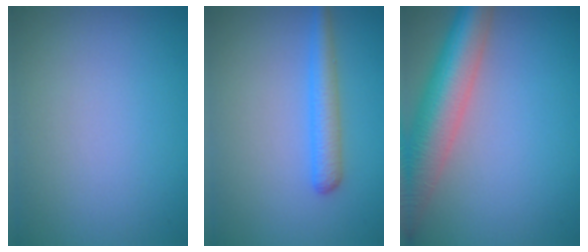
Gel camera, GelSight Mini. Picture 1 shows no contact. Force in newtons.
{"total": 2.9, "press": 2.9, "slide": 0.1}
{"total": 8.4, "press": 8.4, "slide": 0.5}